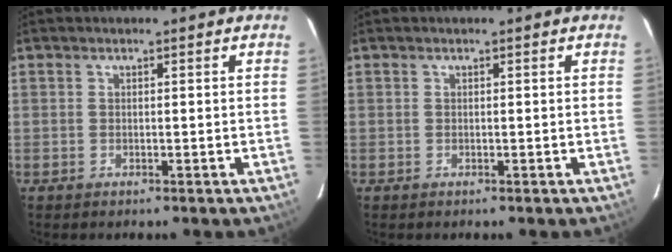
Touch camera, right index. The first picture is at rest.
{"total": 0.0}